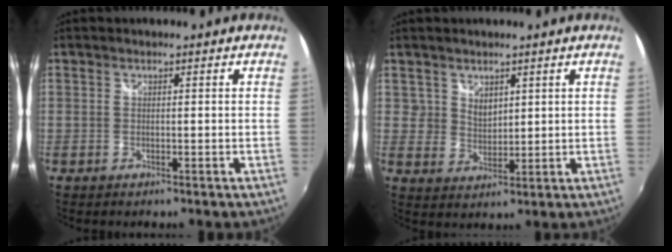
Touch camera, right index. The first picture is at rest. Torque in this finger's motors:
{"motor_torque": [-0.43, 0.02, -0.03, 0.01]}